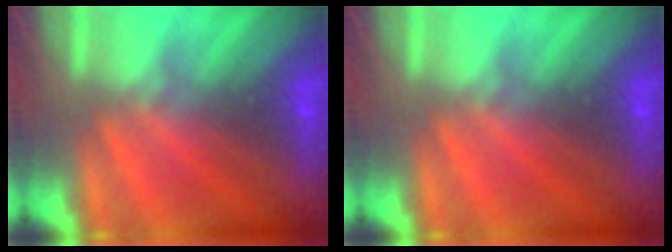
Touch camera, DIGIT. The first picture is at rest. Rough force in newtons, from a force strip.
{"total": 0.0}